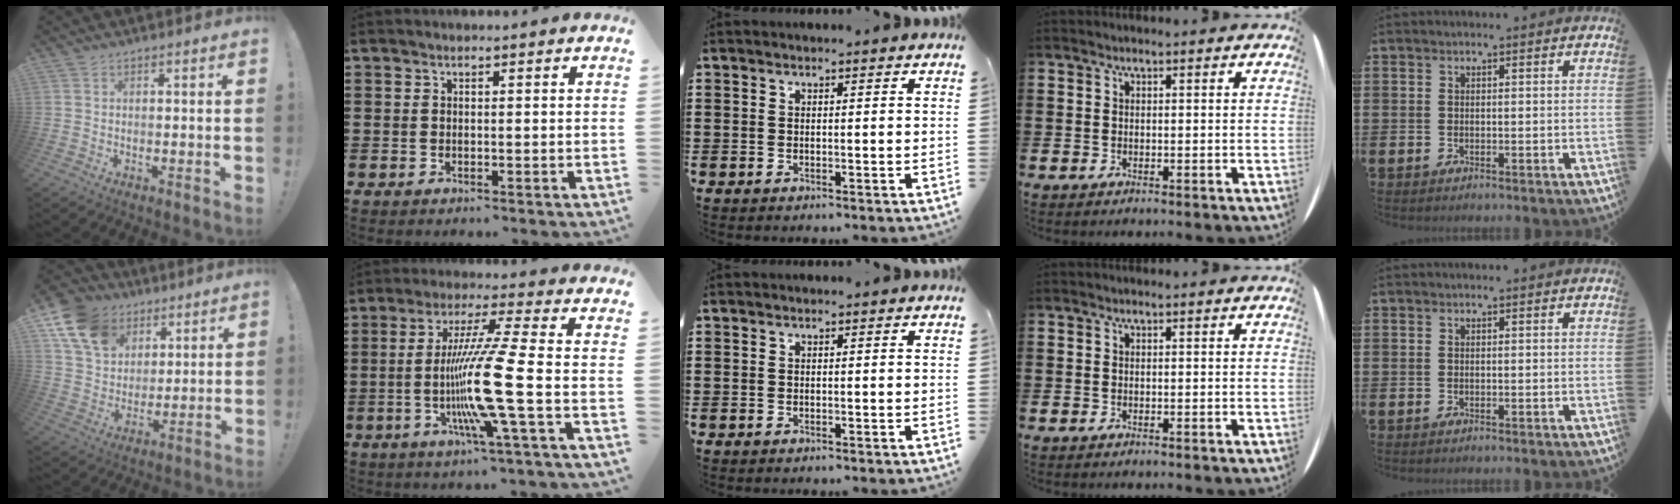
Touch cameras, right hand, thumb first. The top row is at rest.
{"thumb": {"total": 14.3, "force": [7.7, 10.4, 6.1], "torque": [-0.102, -0.039, 0.152]}, "index": {"total": 13.7, "force": [-3.3, -0.9, 13.3], "torque": [-0.276, -0.026, -0.078]}}